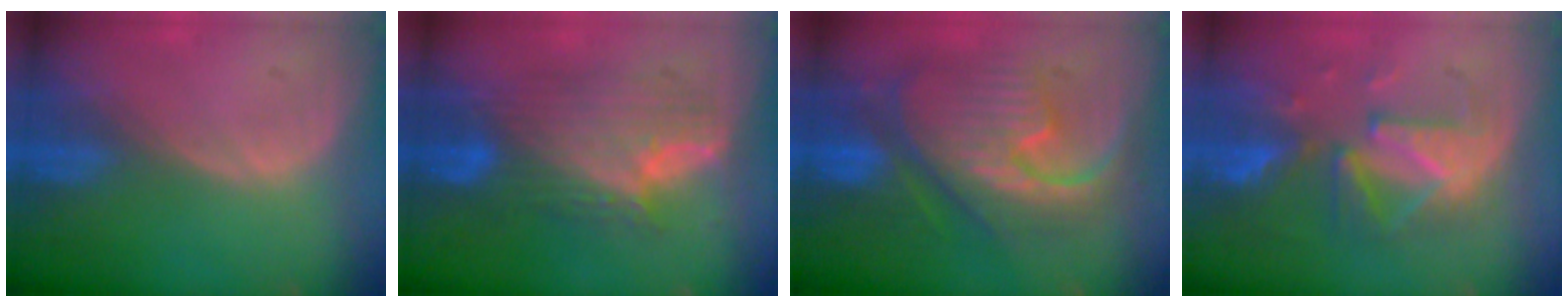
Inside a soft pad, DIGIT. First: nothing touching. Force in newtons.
{"total": 9.1, "press": 9.0, "slide": 0.5}
{"total": 12.4, "press": 12.4, "slide": 1.4}
{"total": 10.0, "press": 8.9, "slide": 4.5}